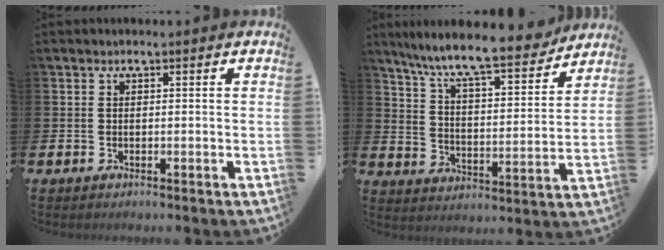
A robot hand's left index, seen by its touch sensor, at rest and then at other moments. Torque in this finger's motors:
{"motor_torque": [1.00, -1.14, 1.04, 0.21]}